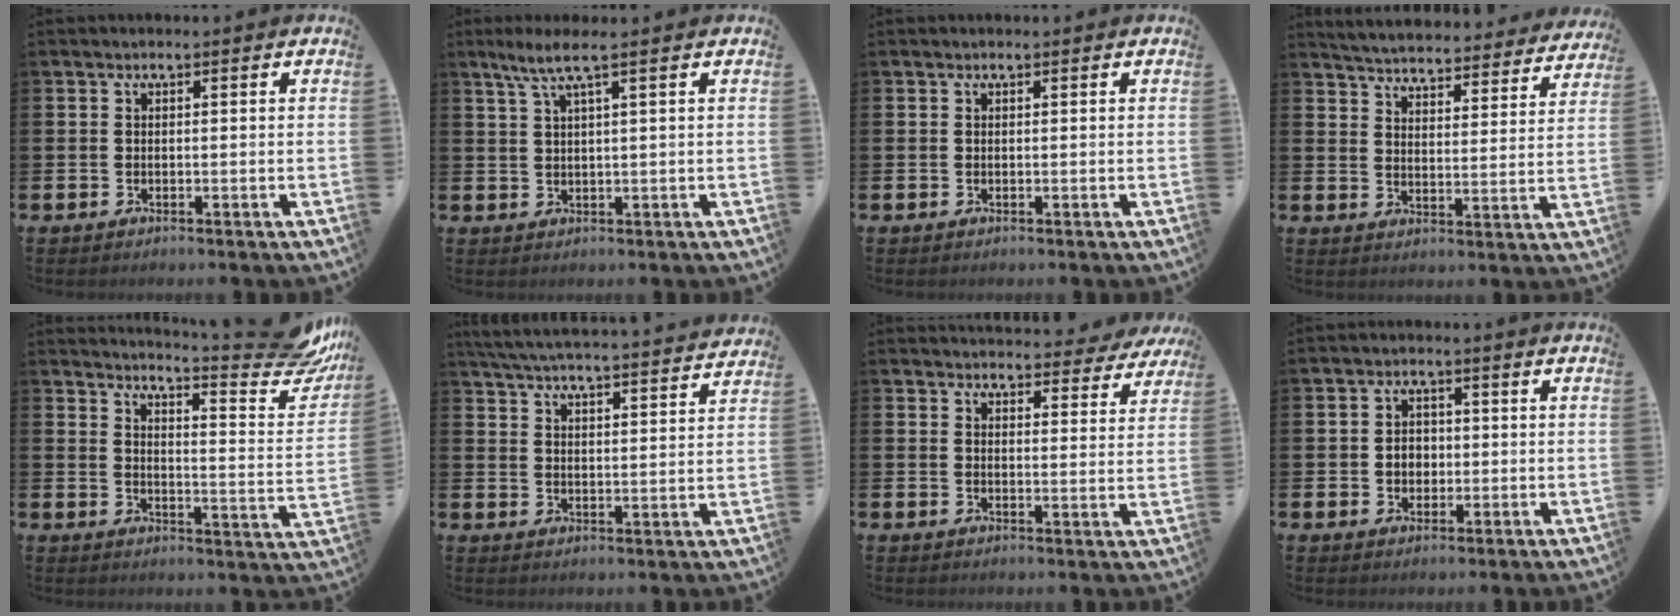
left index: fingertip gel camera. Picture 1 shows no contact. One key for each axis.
{"total": 4.0, "fx": 2.4, "fy": 0.1, "fz": 3.1, "tx": -0.068, "ty": 0.003, "tz": 0.041}
{"total": 0.0}
{"total": 4.8, "fx": 4.7, "fy": 0.4, "fz": 0.4, "tx": -0.023, "ty": -0.045, "tz": 0.077}
{"total": 5.7, "fx": 4.8, "fy": 0.4, "fz": 3.1, "tx": -0.032, "ty": -0.063, "tz": 0.064}
{"total": 5.5, "fx": 5.4, "fy": -0.1, "fz": 1.0, "tx": -0.039, "ty": -0.043, "tz": 0.093}
{"total": 4.1, "fx": 3.9, "fy": 0.9, "fz": 0.3, "tx": -0.003, "ty": -0.025, "tz": 0.069}
{"total": 2.8, "fx": -0.1, "fy": 2.4, "fz": 1.3, "tx": -0.012, "ty": 0.001, "tz": -0.010}